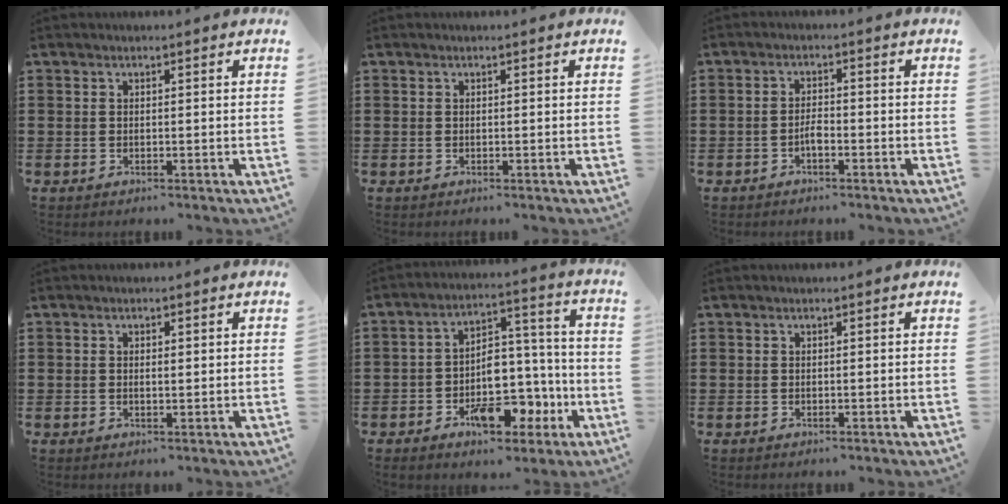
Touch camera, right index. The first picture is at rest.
{"total": 0.0}
{"total": 2.2, "force": [-1.2, 0.6, 1.7], "torque": [-0.035, 0.001, -0.023]}
{"total": 1.0, "force": [0.2, 0.5, 0.9], "torque": [-0.019, 0.005, 0.001]}
{"total": 9.6, "force": [-3.8, 6.0, 6.4], "torque": [-0.094, 0.020, -0.060]}
{"total": 0.0}